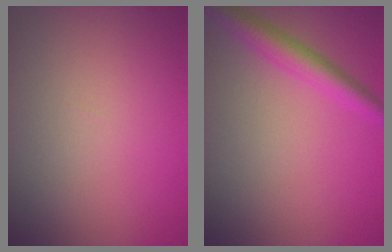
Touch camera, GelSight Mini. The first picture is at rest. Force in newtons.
{"total": 3.2, "press": 3.2, "slide": 0.1}